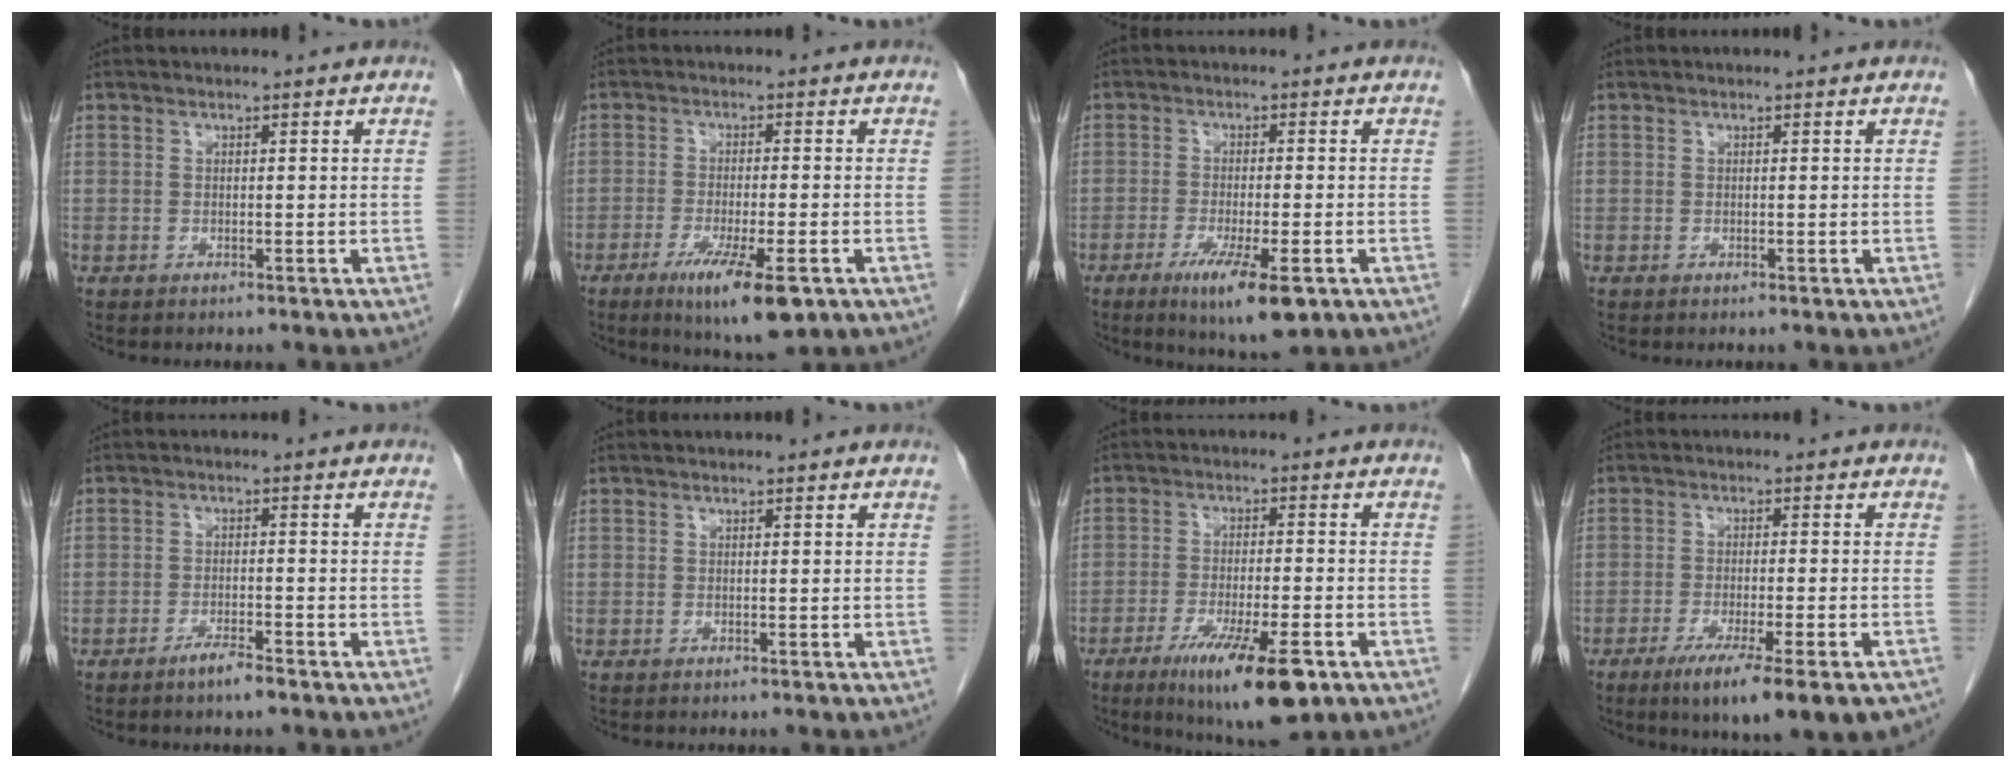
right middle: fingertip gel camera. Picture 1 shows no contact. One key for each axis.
{"total": 9.5, "fx": -5.1, "fy": 1.3, "fz": 7.9, "tx": -0.133, "ty": -0.025, "tz": -0.076}
{"total": 8.4, "fx": -4.4, "fy": 1.1, "fz": 7.1, "tx": -0.121, "ty": -0.023, "tz": -0.066}
{"total": 0.0}
{"total": 2.9, "fx": -2.2, "fy": 0.1, "fz": 1.8, "tx": -0.039, "ty": -0.004, "tz": -0.039}
{"total": 0.0}
{"total": 12.4, "fx": -6.9, "fy": 1.9, "fz": 10.1, "tx": -0.163, "ty": -0.028, "tz": -0.105}
{"total": 13.7, "fx": -9.8, "fy": 1.3, "fz": 9.6, "tx": -0.111, "ty": -0.028, "tz": -0.144}